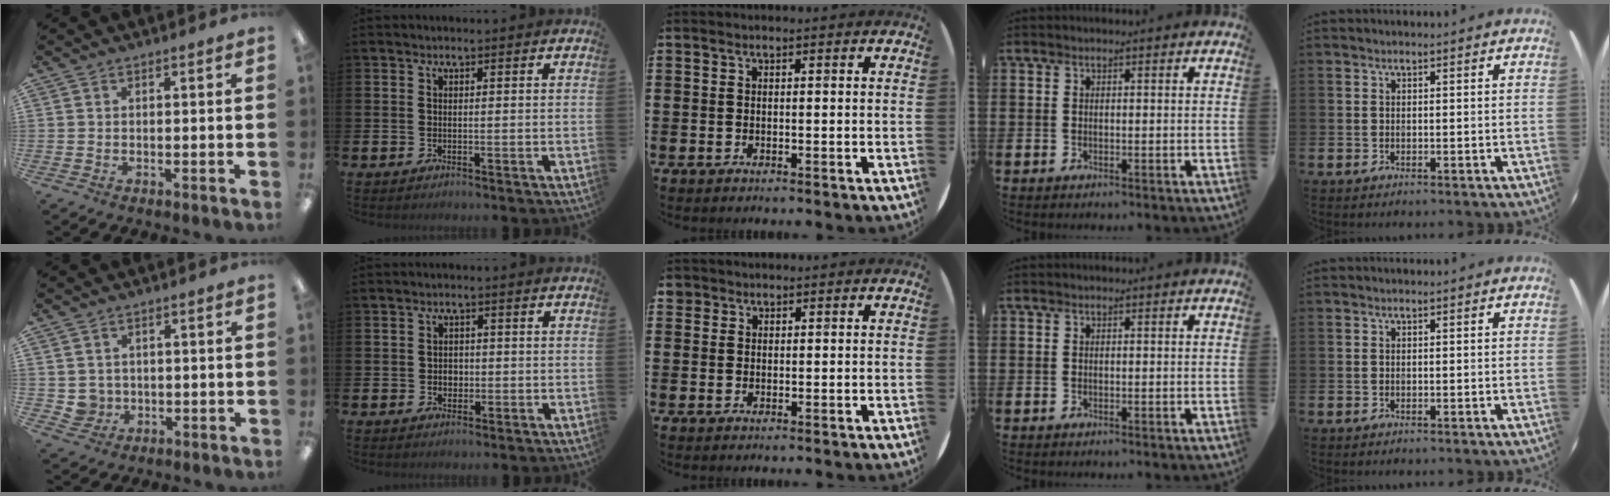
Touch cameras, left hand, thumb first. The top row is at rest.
{"thumb": {"total": 3.4, "force": [0.7, 3.2, 0.7], "torque": [-0.022, 0.004, 0.015]}, "index": {"total": 1.9, "force": [-0.2, 1.6, 0.9], "torque": [-0.002, 0.000, -0.011]}, "middle": {"total": 1.1, "force": [0.9, 0.7, -0.1], "torque": [0.001, 0.003, 0.018]}}